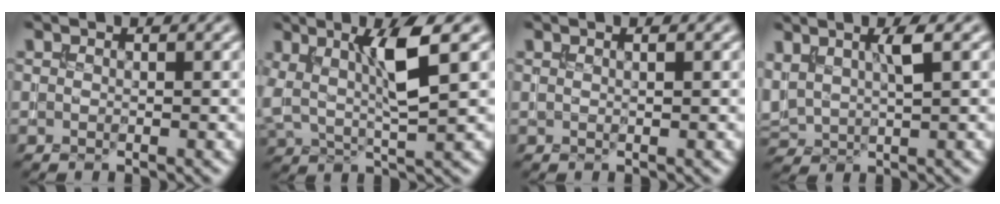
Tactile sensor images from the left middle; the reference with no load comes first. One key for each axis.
{"total": 5.1, "fx": 1.5, "fy": 1.1, "fz": 4.7, "tx": -0.095, "ty": 0.001, "tz": 0.031}
{"total": 0.6, "fx": 0.3, "fy": 0.1, "fz": 0.5, "tx": -0.010, "ty": 0.000, "tz": 0.003}
{"total": 3.1, "fx": 1.4, "fy": 1.2, "fz": 2.5, "tx": -0.062, "ty": 0.003, "tz": 0.031}